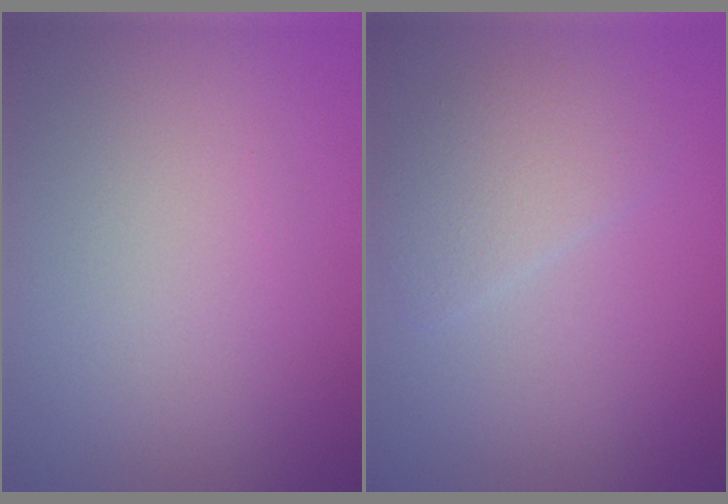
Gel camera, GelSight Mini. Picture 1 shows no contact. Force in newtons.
{"total": 2.5, "press": 2.5, "slide": 0.1}